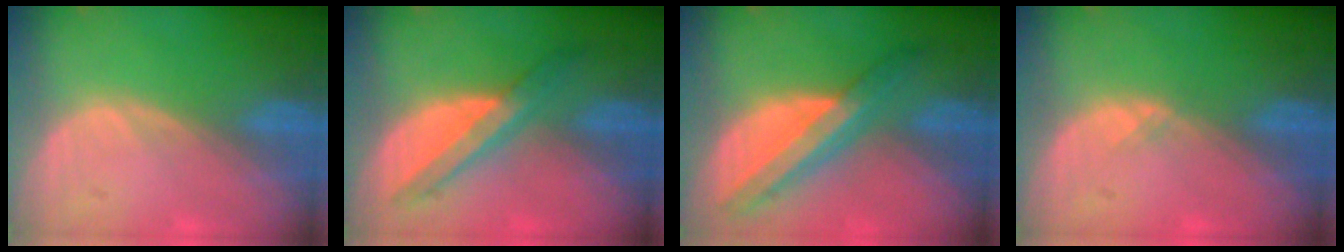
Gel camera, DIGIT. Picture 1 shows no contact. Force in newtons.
{"total": 5.9, "press": 5.8, "slide": 0.5}
{"total": 8.3, "press": 7.0, "slide": 4.4}
{"total": 0.8, "press": 0.5, "slide": 0.6}